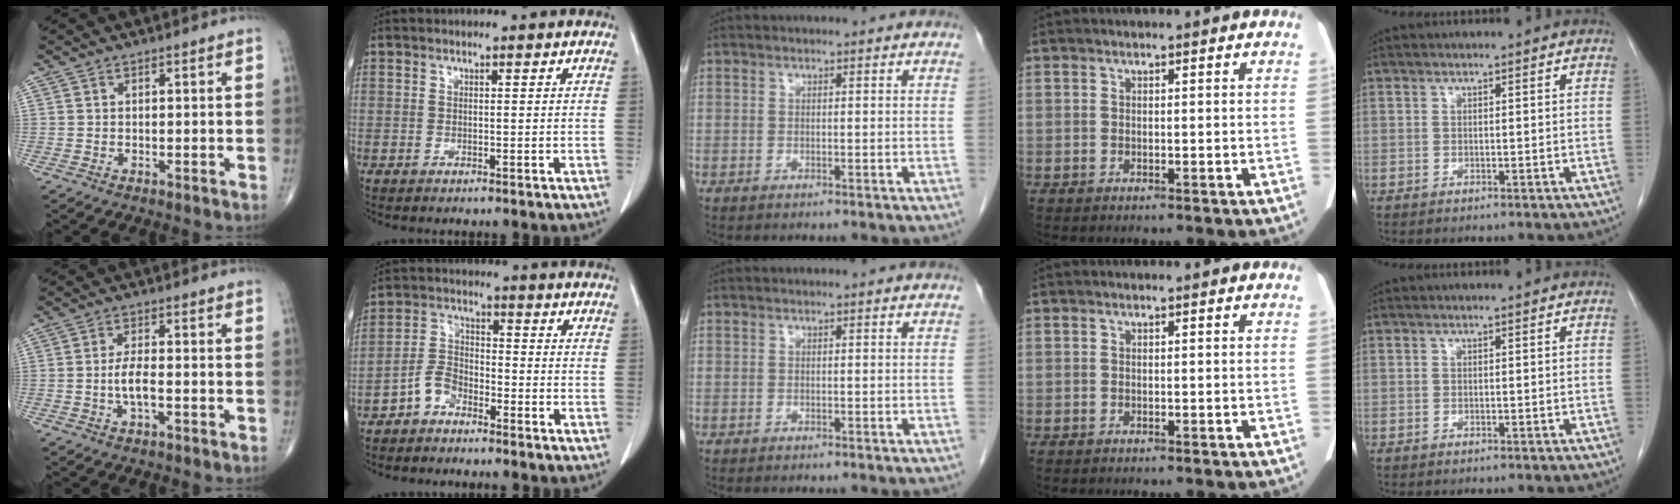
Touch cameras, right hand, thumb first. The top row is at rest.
{"thumb": {"total": 5.0, "force": [-1.2, 1.7, 4.6], "torque": [-0.093, 0.011, -0.025]}, "index": {"total": 4.6, "force": [-3.1, 2.8, 1.9], "torque": [-0.038, 0.009, -0.063]}}